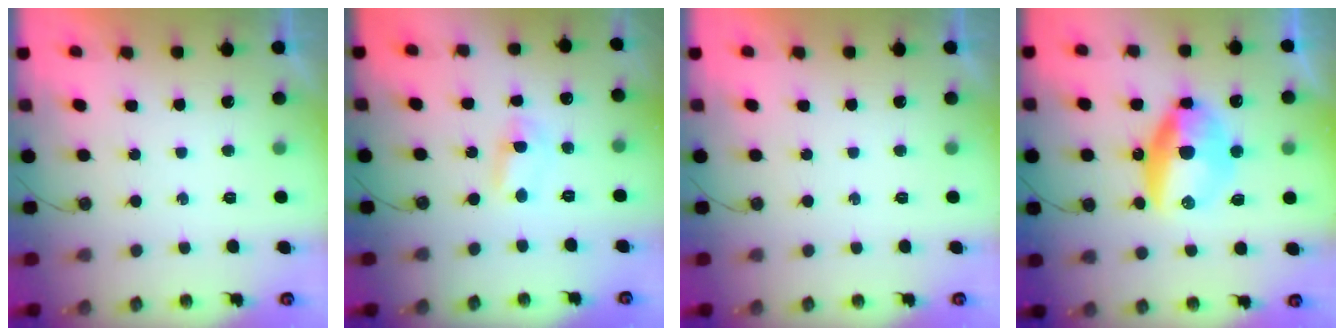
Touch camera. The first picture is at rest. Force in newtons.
{"total": 1.3, "press": 1.3, "slide": 0.2}
{"total": 0.0}
{"total": 11.9, "press": 11.9, "slide": 0.6}